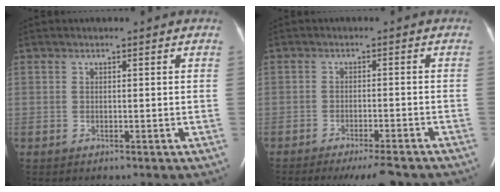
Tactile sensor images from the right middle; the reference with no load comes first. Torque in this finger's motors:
{"motor_torque": [0.25, -0.26, 0.13, 0.03]}